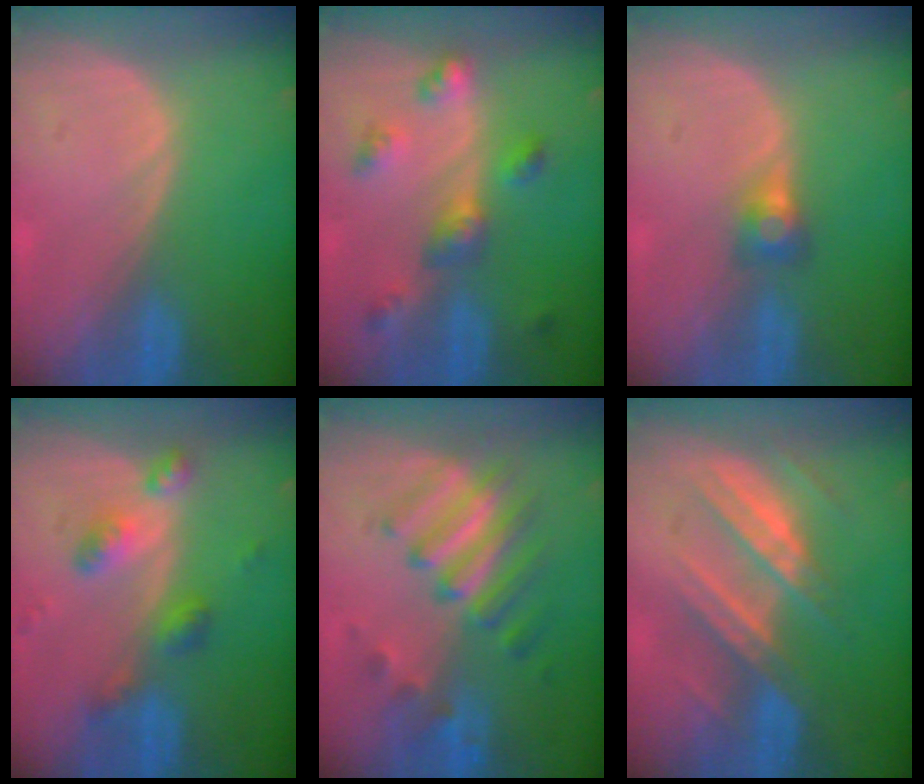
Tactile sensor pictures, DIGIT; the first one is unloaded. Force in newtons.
{"total": 6.0, "press": 5.8, "slide": 1.5}
{"total": 2.7, "press": 2.5, "slide": 0.9}
{"total": 6.2, "press": 5.4, "slide": 3.0}
{"total": 7.7, "press": 7.7, "slide": 1.0}
{"total": 7.4, "press": 7.3, "slide": 0.9}